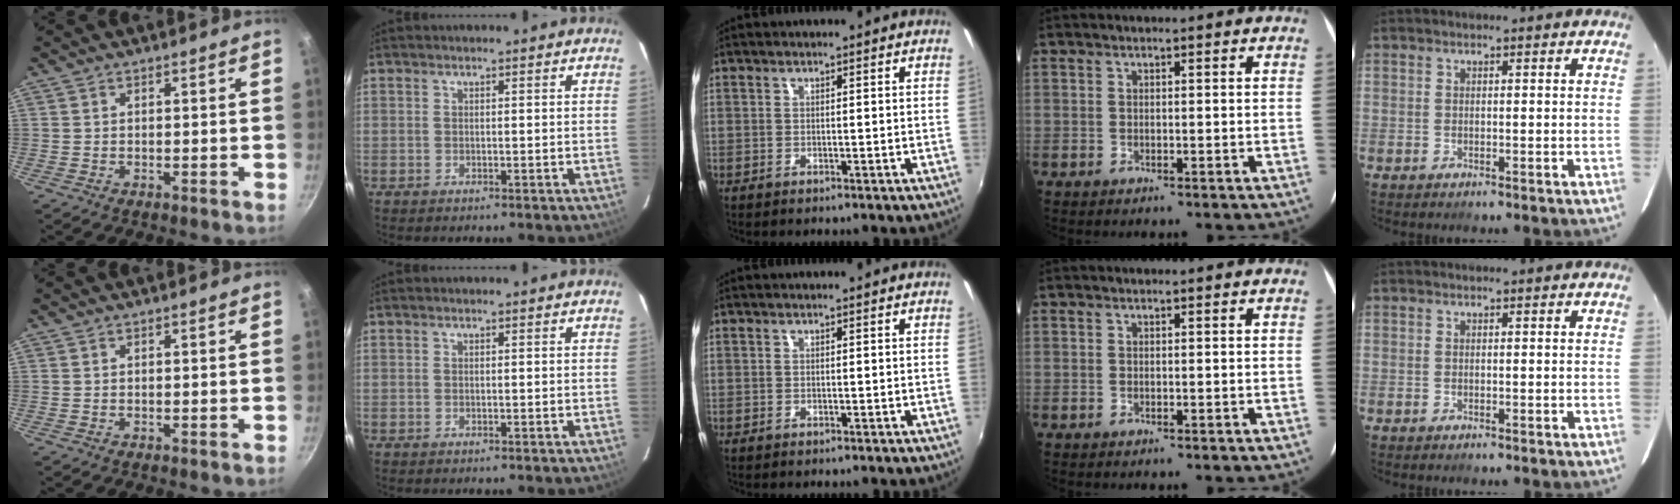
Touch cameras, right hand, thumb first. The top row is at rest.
{}